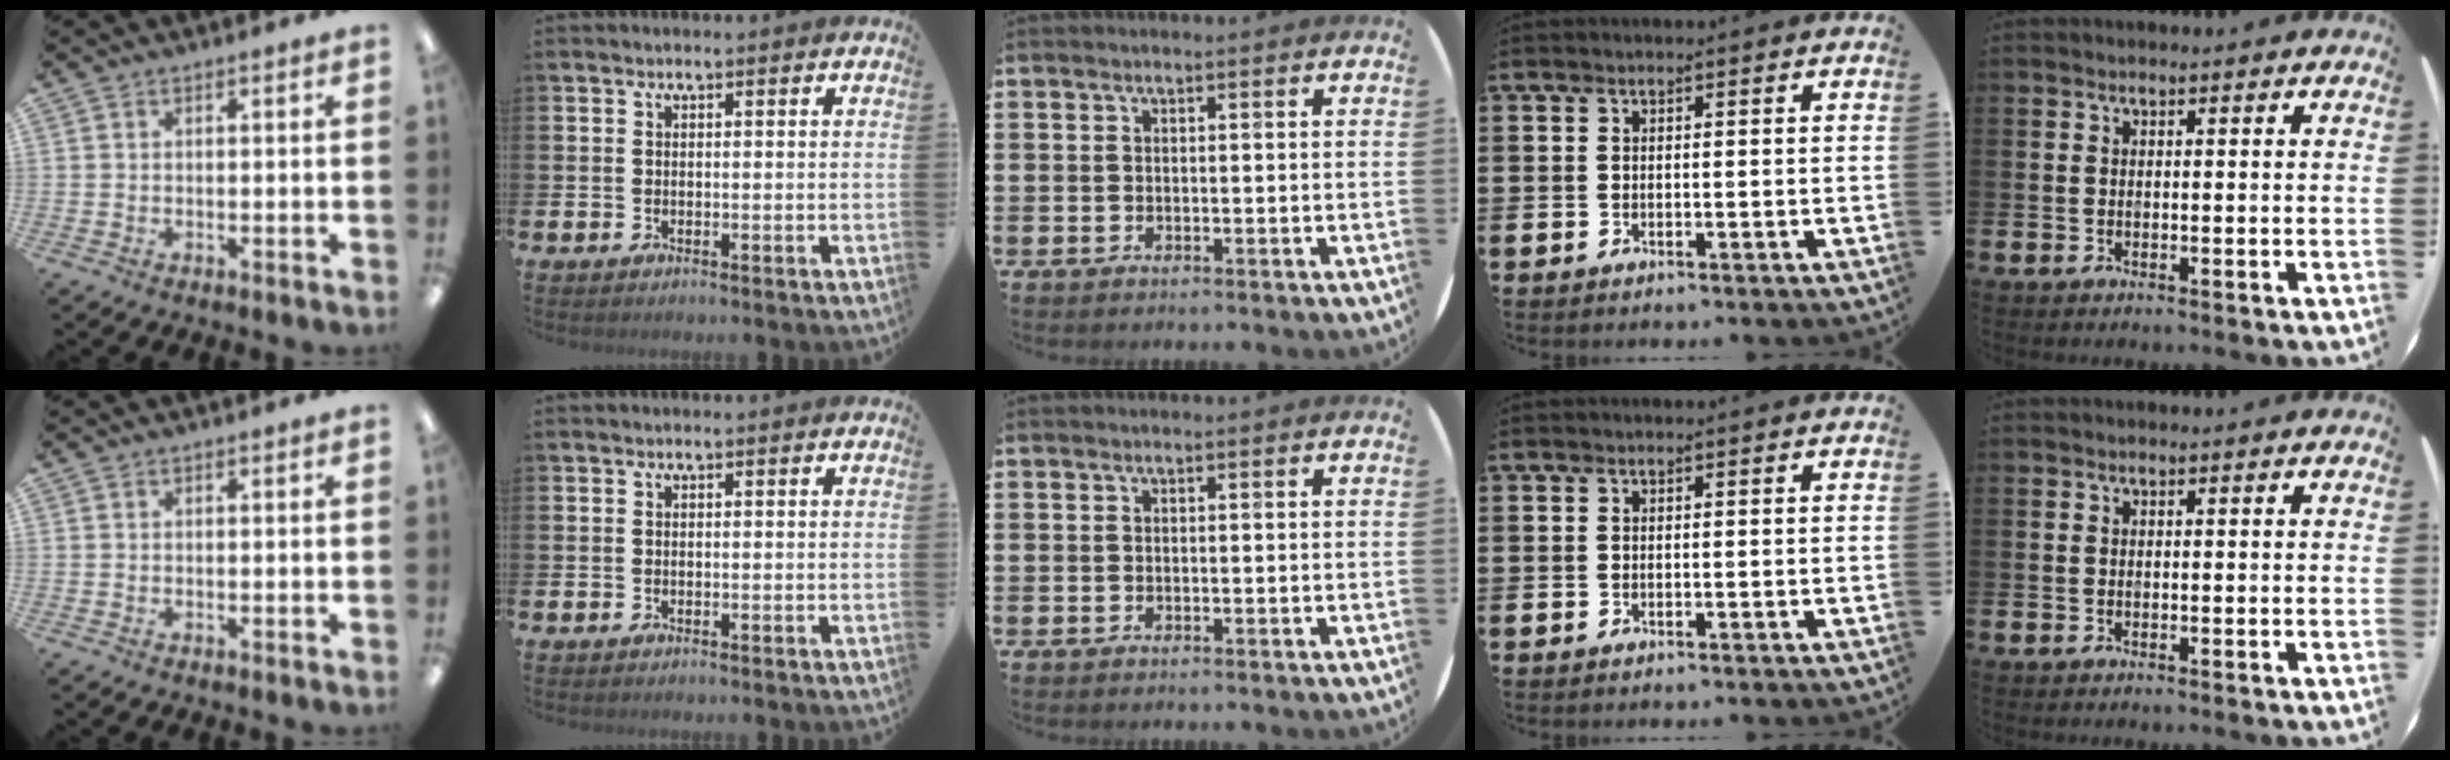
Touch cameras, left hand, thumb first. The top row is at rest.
{}